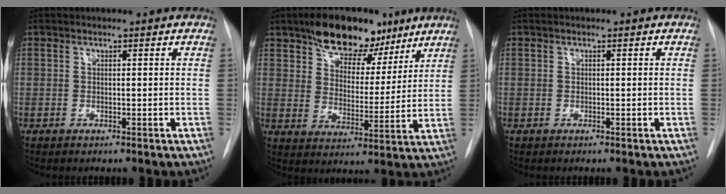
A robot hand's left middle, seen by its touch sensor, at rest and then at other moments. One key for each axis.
{"total": 12.5, "fx": 8.9, "fy": 6.3, "fz": 6.2, "tx": -0.091, "ty": 0.014, "tz": 0.144}
{"total": 0.0}